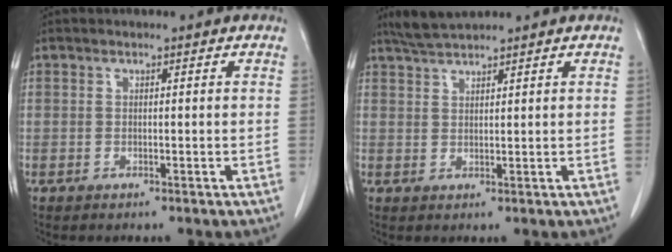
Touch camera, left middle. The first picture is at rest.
{"total": 3.3, "force": [3.2, -0.1, 1.0], "torque": [-0.029, 0.011, 0.066]}